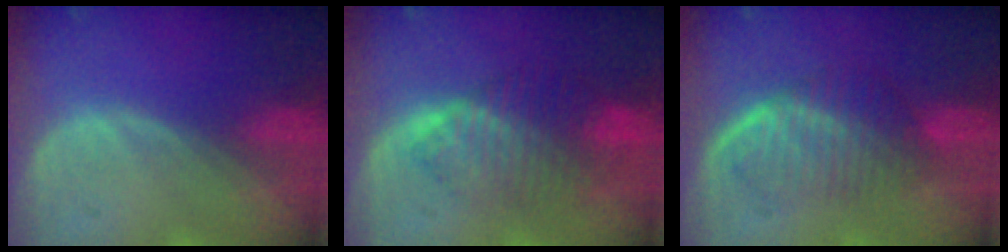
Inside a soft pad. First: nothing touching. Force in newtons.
{"total": 8.4, "press": 7.2, "slide": 4.3}
{"total": 6.2, "press": 6.1, "slide": 1.0}